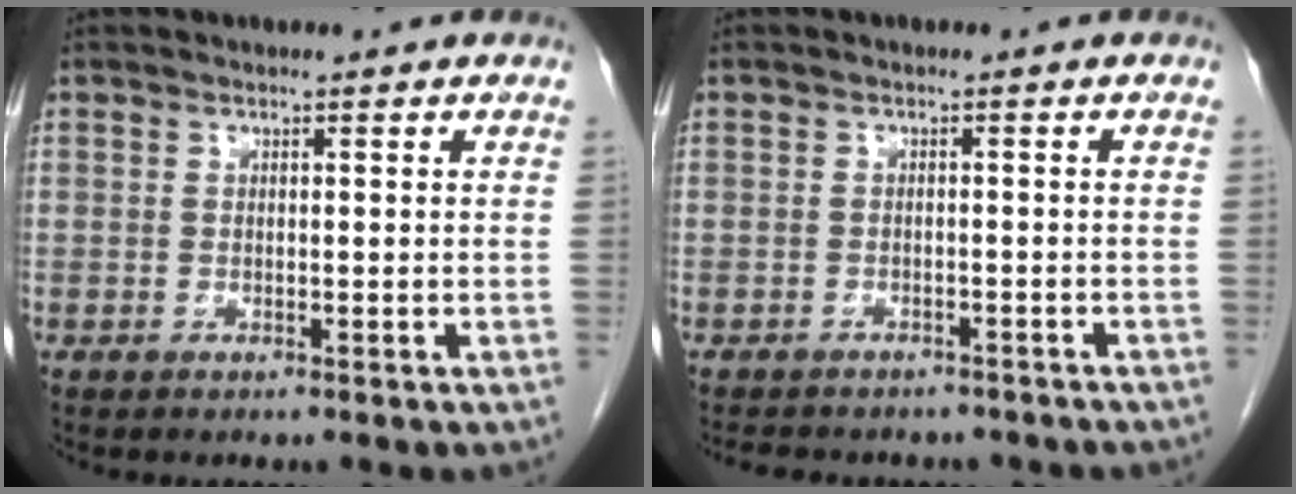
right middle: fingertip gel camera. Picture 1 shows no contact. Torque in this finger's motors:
{"motor_torque": [1.11, -1.03, 0.06, 0.06]}